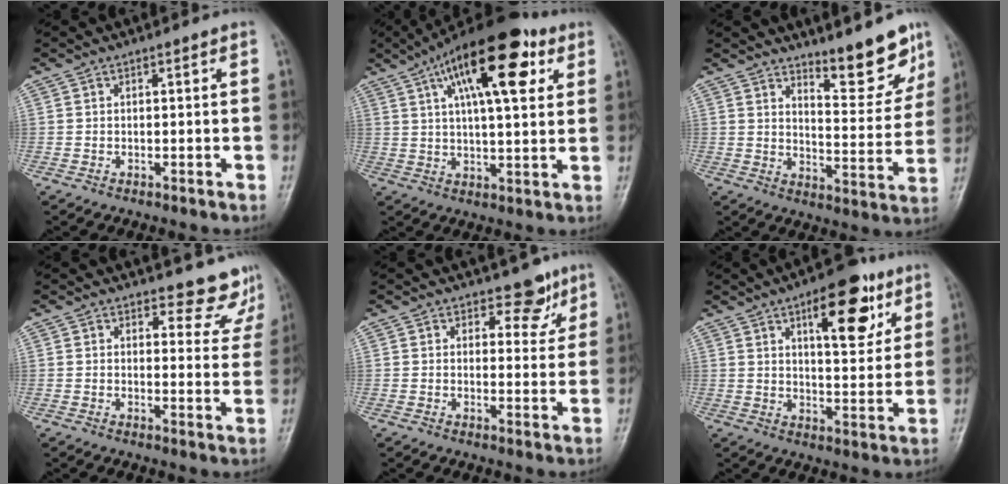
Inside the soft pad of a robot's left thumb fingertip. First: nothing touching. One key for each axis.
{"total": 19.0, "fx": 8.2, "fy": 7.0, "fz": 15.6, "tx": -0.229, "ty": -0.002, "tz": 0.126}
{"total": 10.3, "fx": 8.1, "fy": 2.6, "fz": 5.9, "tx": -0.054, "ty": -0.071, "tz": 0.126}
{"total": 7.8, "fx": 7.3, "fy": 2.7, "fz": 0.1, "tx": 0.039, "ty": -0.057, "tz": 0.064}
{"total": 4.8, "fx": 3.4, "fy": 2.9, "fz": 1.7, "tx": 0.013, "ty": -0.020, "tz": 0.043}
{"total": 13.5, "fx": 6.7, "fy": 5.6, "fz": 10.3, "tx": -0.111, "ty": -0.028, "tz": 0.094}